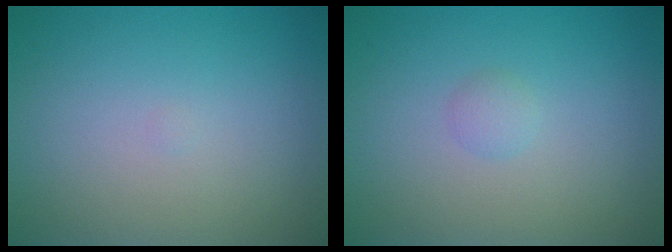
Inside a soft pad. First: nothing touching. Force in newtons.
{"total": 0.8, "press": 0.8, "slide": 0.1}